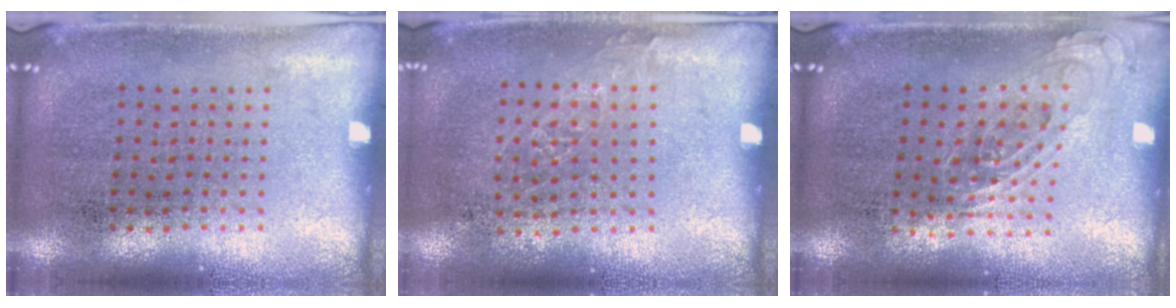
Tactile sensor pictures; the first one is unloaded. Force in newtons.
{"total": 0.9, "press": 0.8, "slide": 0.4}
{"total": 0.8, "press": 0.7, "slide": 0.3}